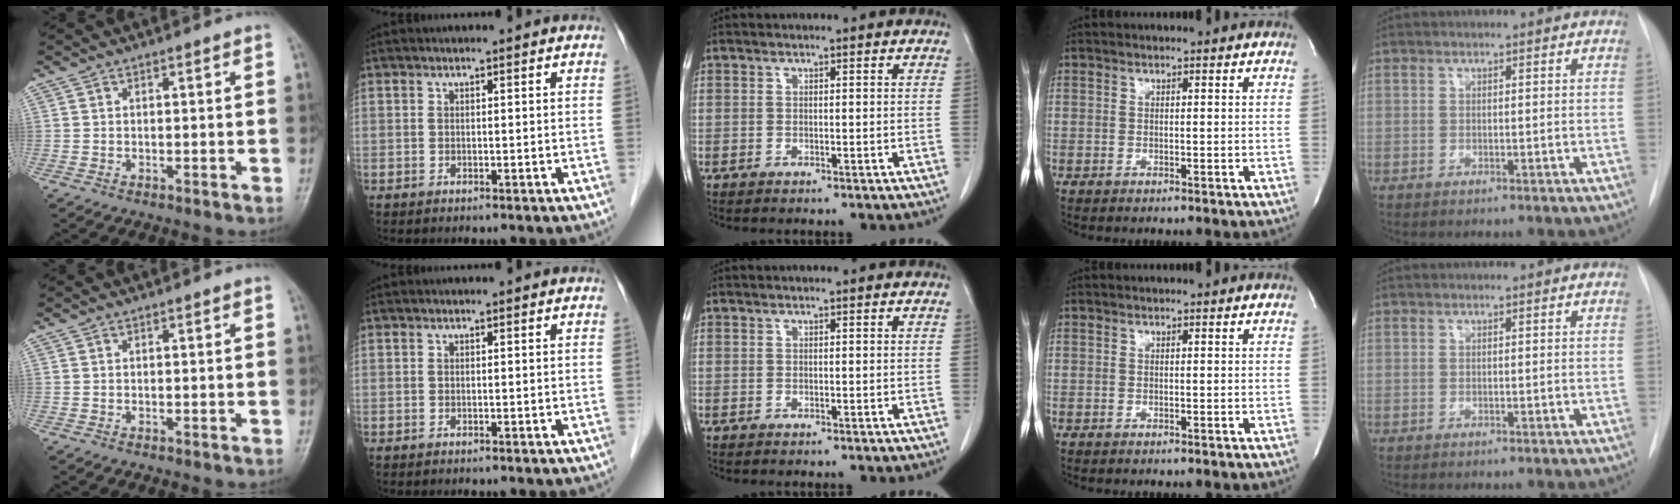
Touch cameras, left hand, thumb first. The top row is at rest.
{}